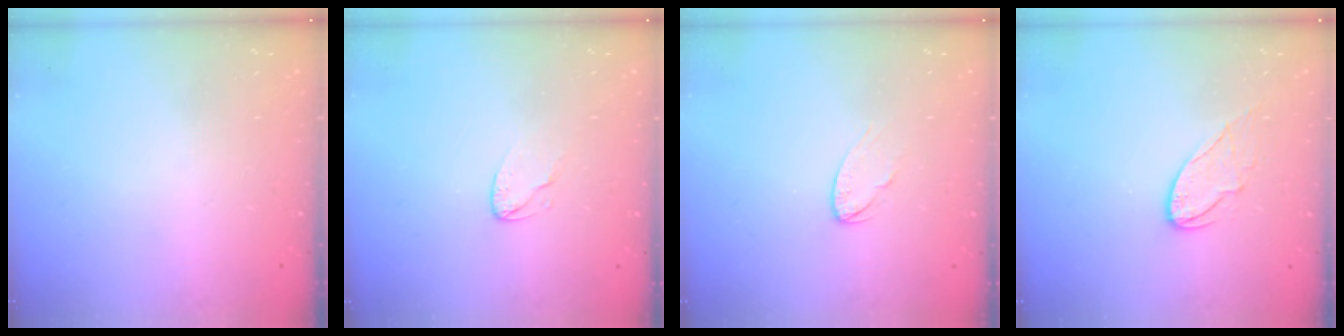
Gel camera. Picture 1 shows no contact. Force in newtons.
{"total": 3.8, "press": 3.8, "slide": 0.4}
{"total": 4.5, "press": 4.5, "slide": 0.4}
{"total": 7.1, "press": 7.1, "slide": 0.1}